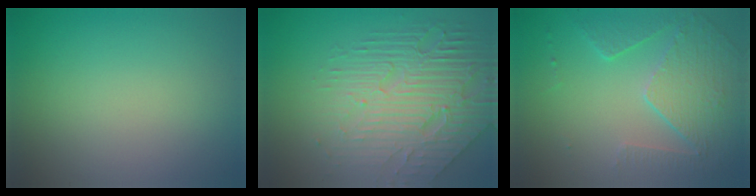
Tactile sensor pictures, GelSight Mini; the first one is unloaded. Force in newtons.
{"total": 7.8, "press": 5.4, "slide": 5.6}
{"total": 5.3, "press": 3.8, "slide": 3.7}